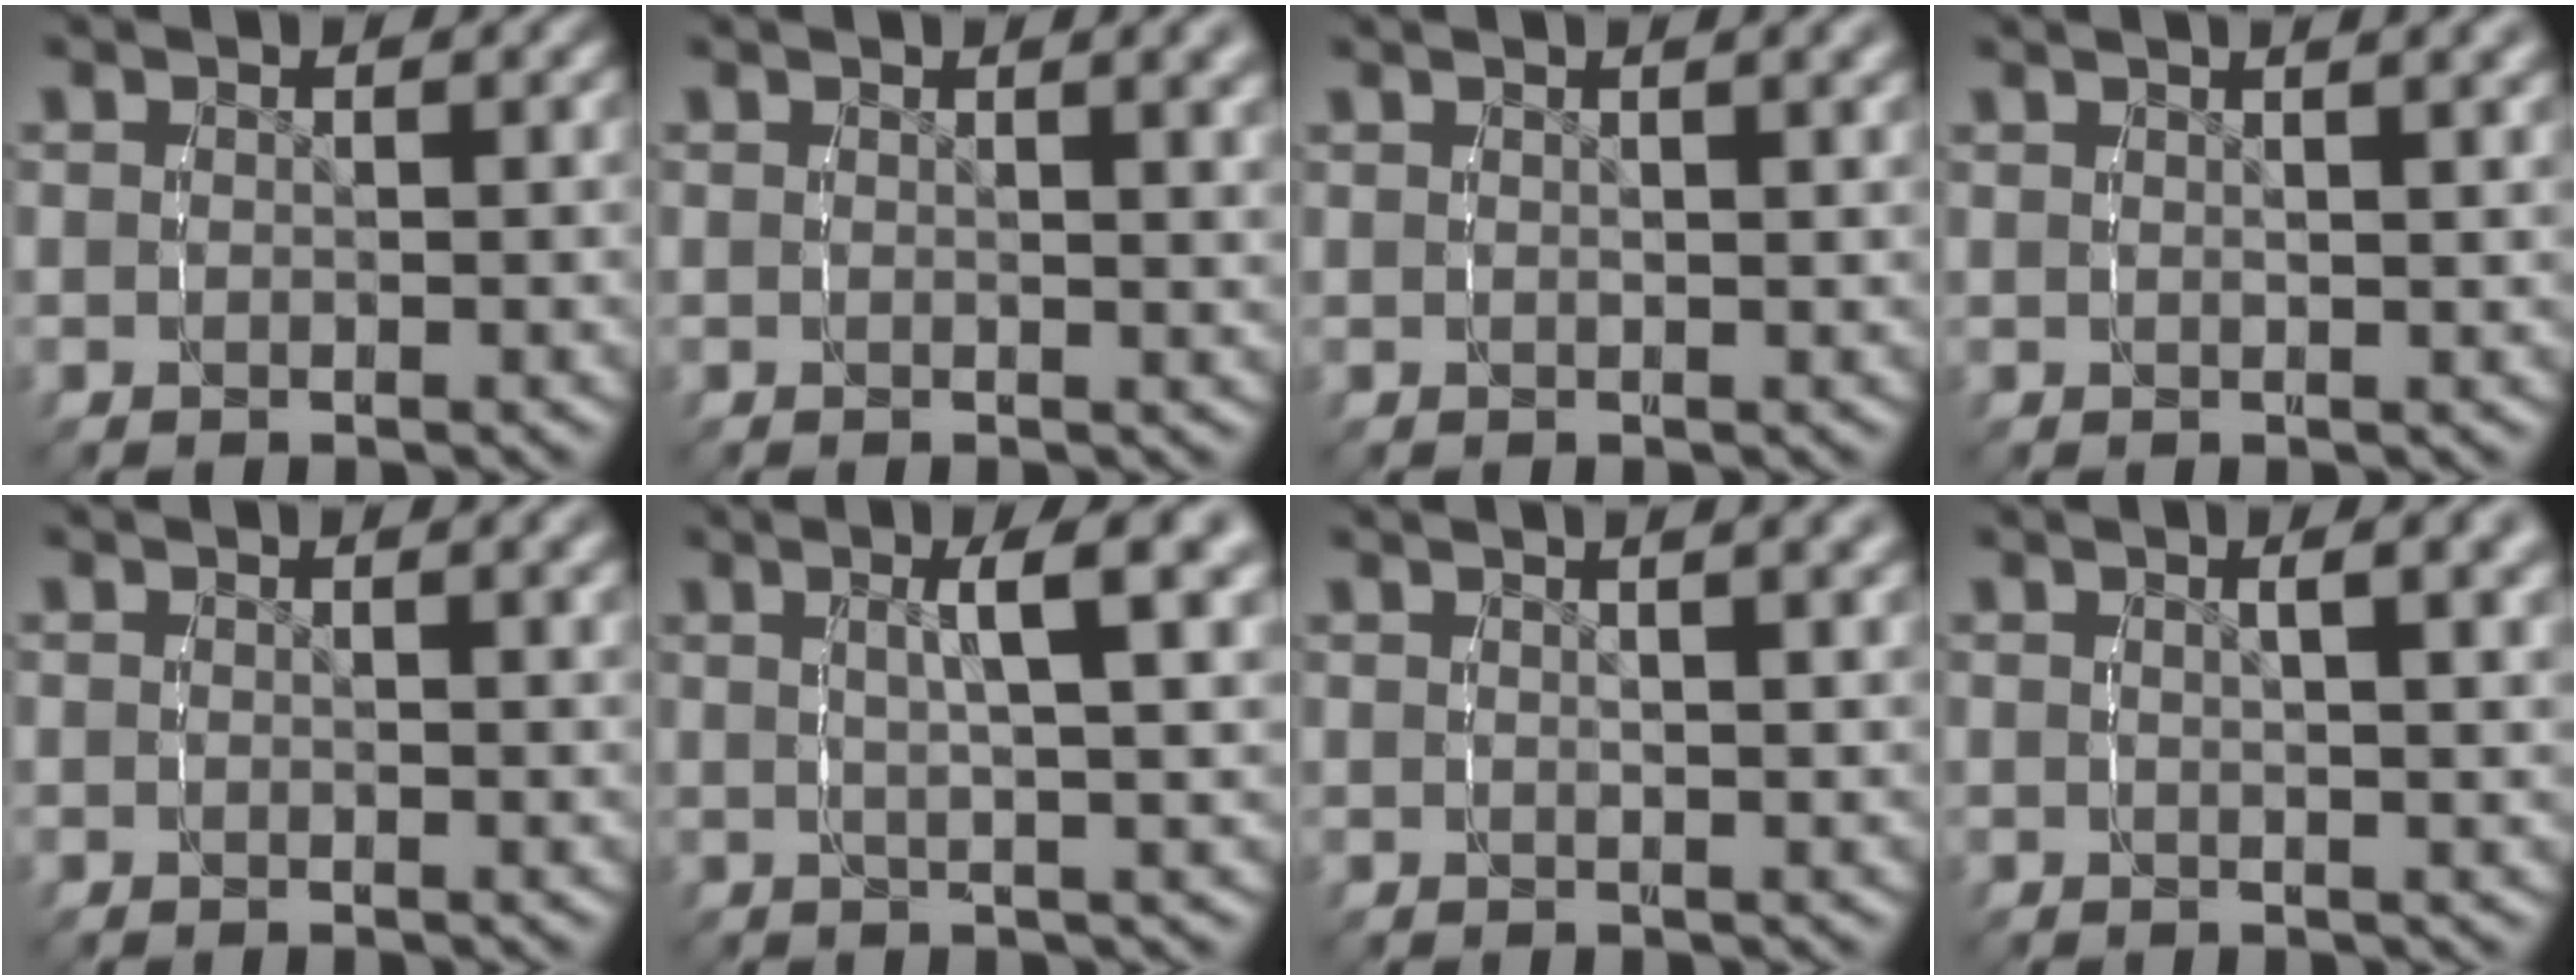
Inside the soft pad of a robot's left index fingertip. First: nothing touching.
{"total": 2.1, "force": [1.1, -0.2, 1.8], "torque": [-0.021, 0.000, 0.017]}
{"total": 2.0, "force": [1.2, -0.1, 1.6], "torque": [-0.015, 0.006, 0.021]}
{"total": 3.5, "force": [2.2, 0.4, 2.7], "torque": [-0.023, 0.014, 0.033]}
{"total": 1.0, "force": [0.5, -0.3, 0.7], "torque": [-0.011, -0.002, 0.009]}
{"total": 5.9, "force": [2.4, 0.7, 5.4], "torque": [-0.067, 0.018, 0.035]}
{"total": 4.4, "force": [2.7, 0.9, 3.4], "torque": [-0.032, 0.016, 0.039]}
{"total": 3.1, "force": [1.4, 0.0, 2.7], "torque": [-0.032, 0.004, 0.025]}